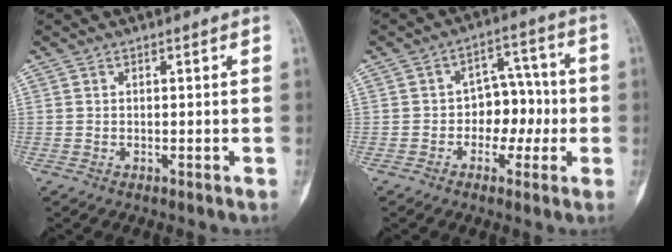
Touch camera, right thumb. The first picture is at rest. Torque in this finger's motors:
{"motor_torque": [-0.18, -0.18, -0.01, -0.01, -0.02]}